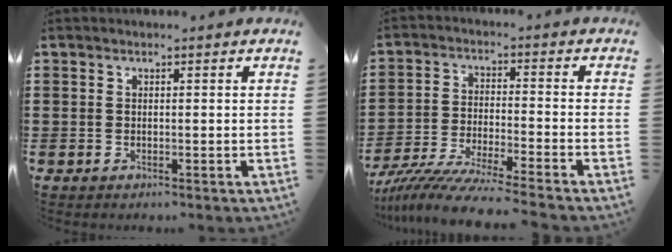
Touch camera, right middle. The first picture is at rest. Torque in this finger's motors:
{"motor_torque": [1.64, -0.47, 0.60, 0.21]}